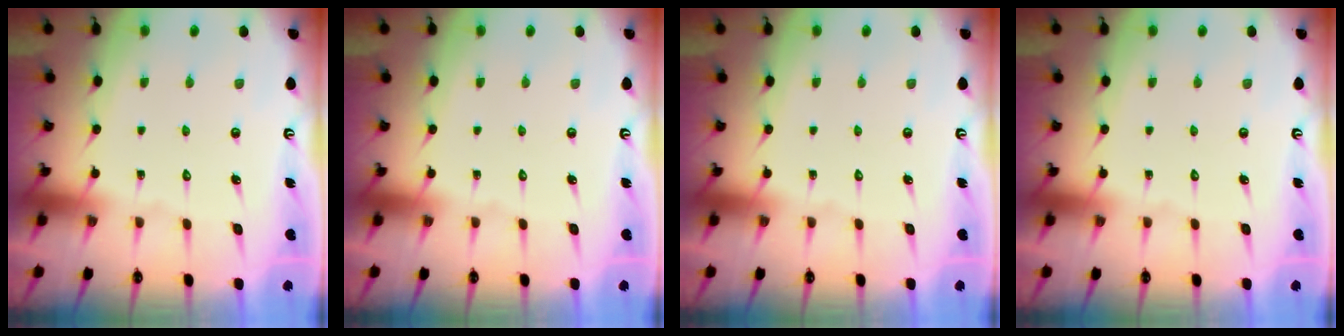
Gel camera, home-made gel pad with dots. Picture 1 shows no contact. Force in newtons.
{"total": 0.0}
{"total": 0.0}
{"total": 0.0}